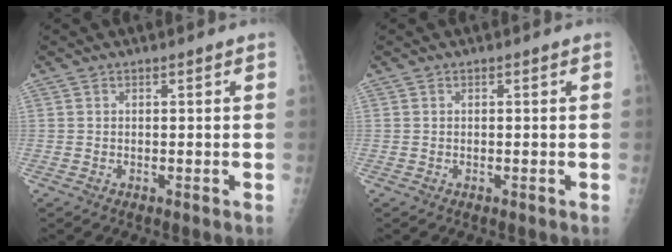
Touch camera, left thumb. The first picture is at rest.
{"total": 0.0}